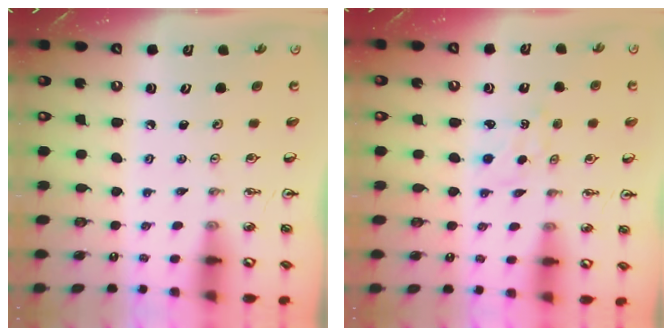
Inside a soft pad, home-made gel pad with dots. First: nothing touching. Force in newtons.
{"total": 2.1, "press": 2.1, "slide": 0.2}